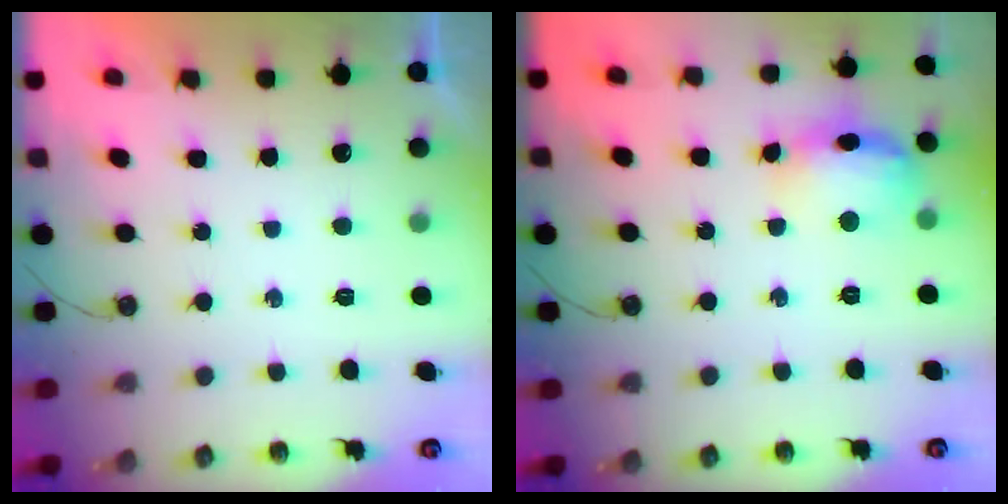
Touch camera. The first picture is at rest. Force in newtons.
{"total": 14.2, "press": 14.1, "slide": 1.6}